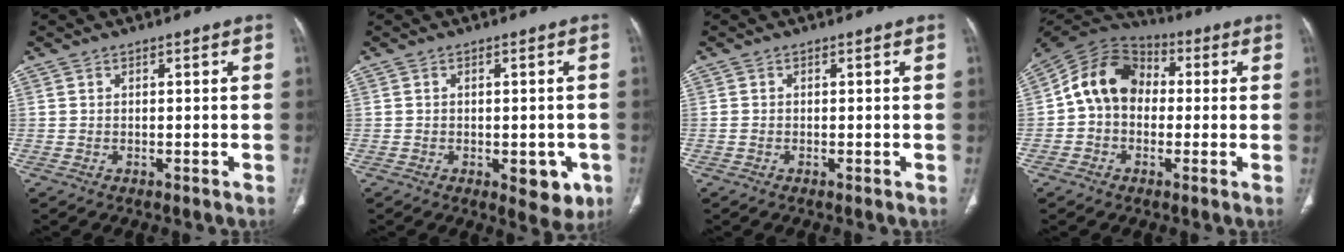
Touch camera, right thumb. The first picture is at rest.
{"total": 6.5, "force": [-2.1, 3.3, 5.1], "torque": [-0.038, -0.001, -0.017]}
{"total": 0.6, "force": [-0.2, 0.3, 0.5], "torque": [-0.013, -0.001, -0.004]}
{"total": 12.6, "force": [0.3, 10.0, 7.7], "torque": [-0.119, 0.036, -0.011]}